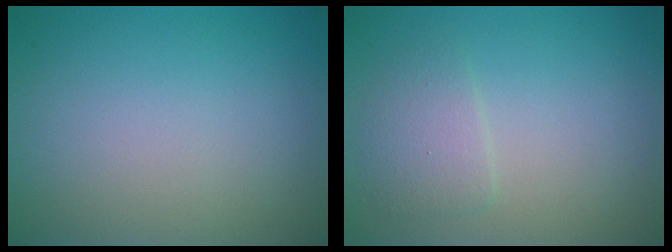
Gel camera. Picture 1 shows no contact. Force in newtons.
{"total": 2.0, "press": 2.0, "slide": 0.1}